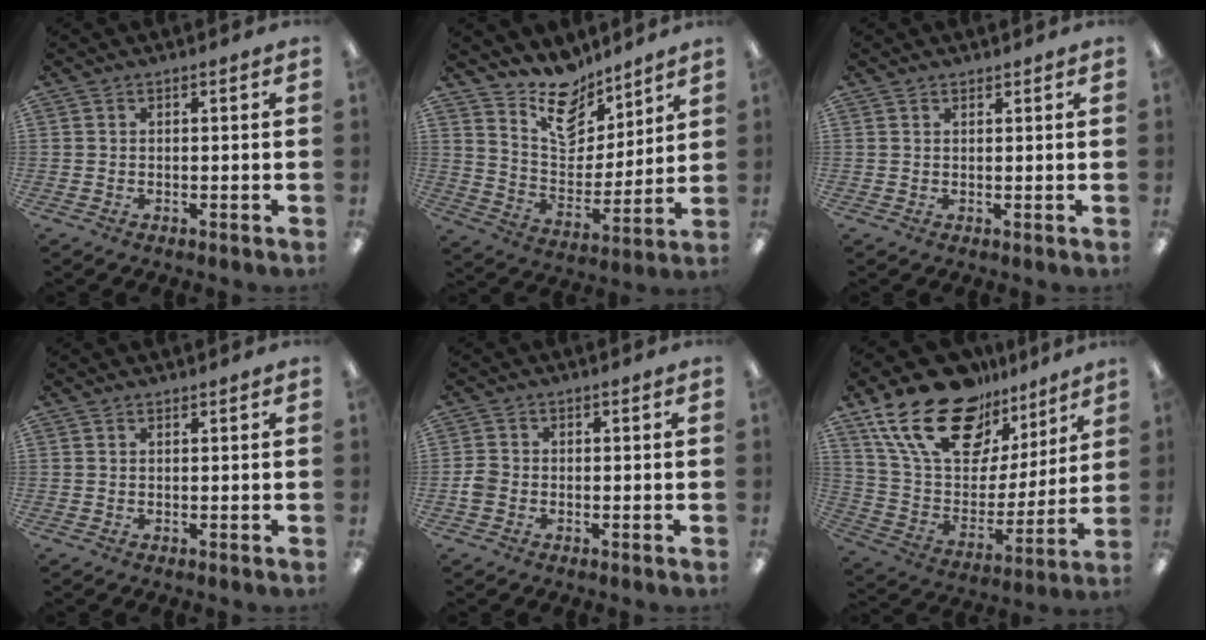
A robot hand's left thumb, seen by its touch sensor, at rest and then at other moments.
{"total": 14.6, "force": [11.5, 7.4, 5.2], "torque": [-0.085, -0.082, 0.212]}
{"total": 1.1, "force": [1.0, 0.4, 0.1], "torque": [-0.002, -0.002, 0.019]}
{"total": 0.5, "force": [0.5, 0.2, 0.0], "torque": [-0.001, 0.000, 0.009]}
{"total": 2.8, "force": [-0.9, 2.2, 1.4], "torque": [-0.023, 0.007, -0.016]}
{"total": 24.1, "force": [15.7, 13.2, 12.6], "torque": [-0.227, -0.085, 0.284]}